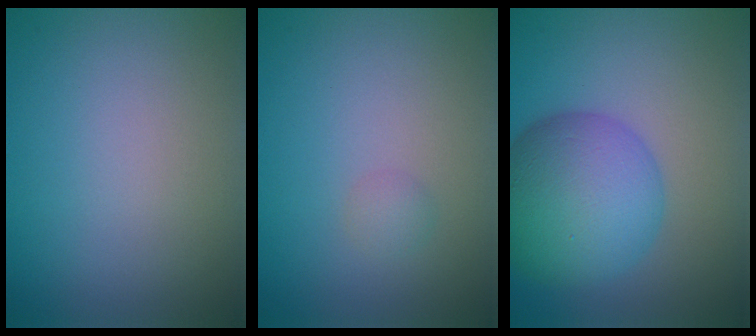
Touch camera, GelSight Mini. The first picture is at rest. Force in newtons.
{"total": 1.0, "press": 1.0, "slide": 0.0}
{"total": 9.0, "press": 9.0, "slide": 0.3}